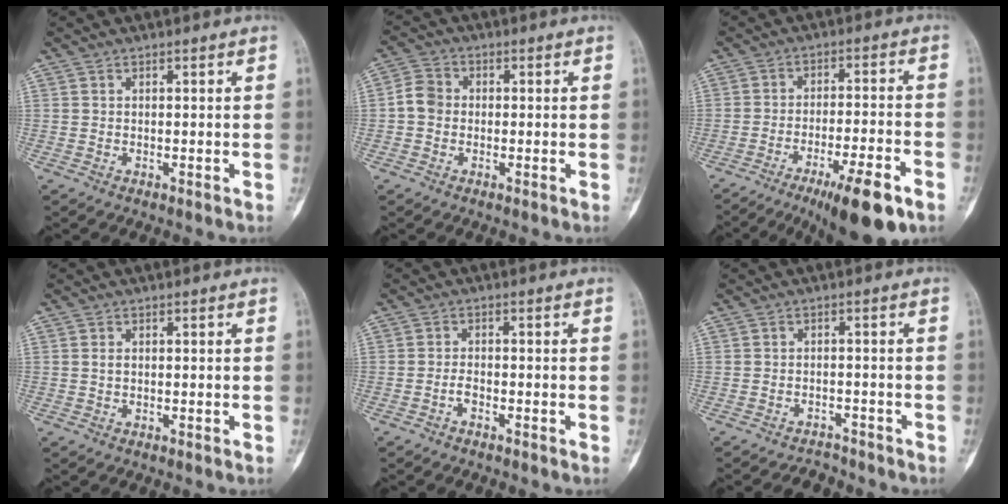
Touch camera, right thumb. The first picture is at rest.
{"total": 4.2, "force": [-0.7, 3.6, 2.1], "torque": [-0.028, 0.011, -0.023]}
{"total": 13.2, "force": [-7.9, 2.3, 10.3], "torque": [-0.162, 0.028, -0.119]}
{"total": 0.8, "force": [0.0, 0.5, 0.6], "torque": [-0.006, 0.001, -0.002]}
{"total": 1.6, "force": [-1.1, 0.7, 1.0], "torque": [-0.018, 0.011, -0.023]}
{"total": 3.1, "force": [-2.8, 1.0, -0.5], "torque": [0.002, 0.021, -0.044]}